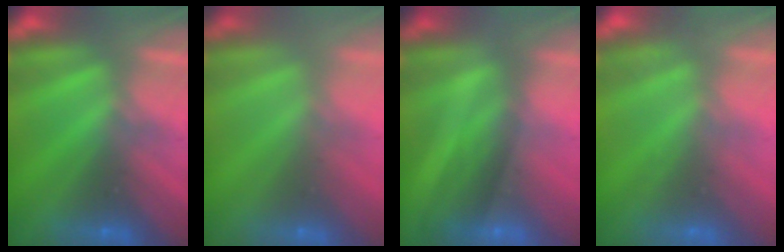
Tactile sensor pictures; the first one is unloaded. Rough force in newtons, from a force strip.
{"total": 2.3}
{"total": 2.0}
{"total": 5.9}